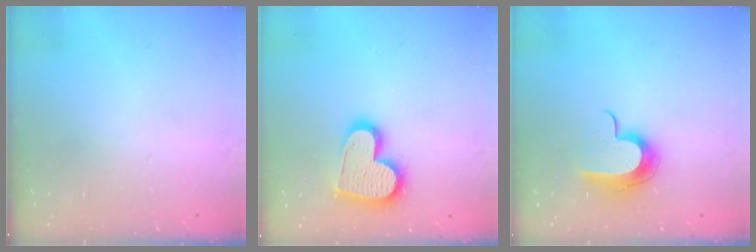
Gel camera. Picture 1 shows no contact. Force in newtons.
{"total": 16.9, "press": 16.9, "slide": 1.5}
{"total": 11.6, "press": 11.6, "slide": 0.8}